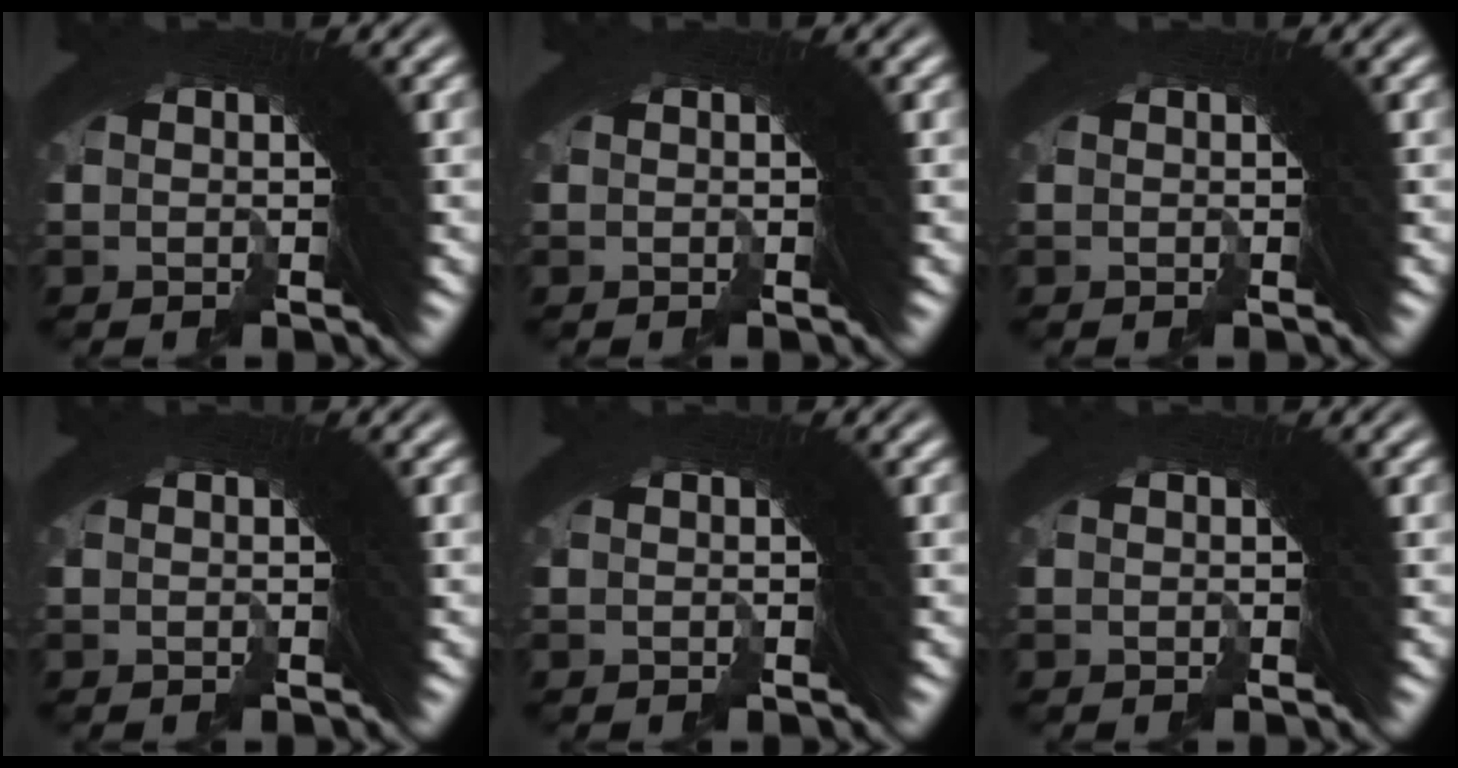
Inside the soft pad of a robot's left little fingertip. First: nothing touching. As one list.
[{"total": 0.0}, {"total": 0.0}, {"total": 0.0}, {"total": 0.0}, {"total": 0.0}]